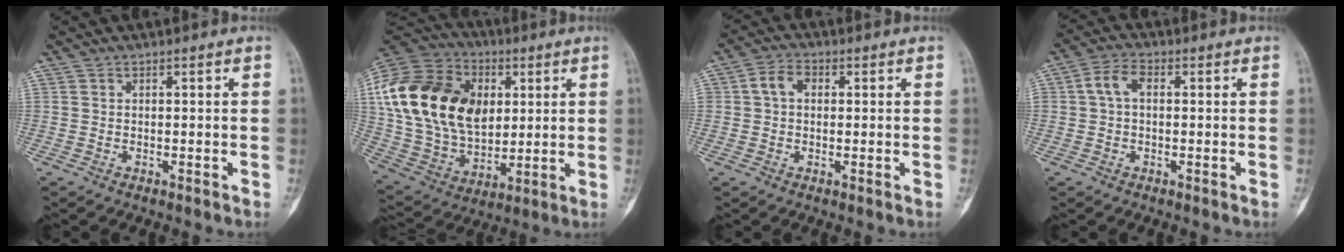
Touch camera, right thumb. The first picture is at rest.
{"total": 28.3, "force": [5.7, 19.4, 19.8], "torque": [-0.381, 0.010, 0.107]}
{"total": 4.4, "force": [0.6, 3.2, 2.8], "torque": [-0.047, 0.015, 0.007]}
{"total": 4.6, "force": [0.5, 2.9, 3.5], "torque": [-0.067, 0.015, 0.004]}